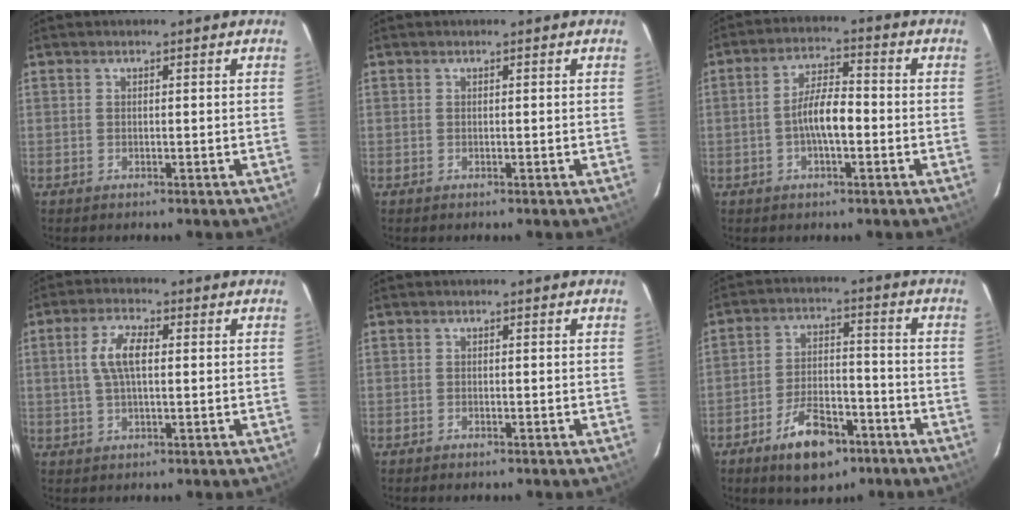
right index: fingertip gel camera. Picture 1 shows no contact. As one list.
[{"total": 0.0}, {"total": 6.6, "force": [-1.6, 2.1, 6.1], "torque": [-0.114, 0.010, -0.026]}, {"total": 6.2, "force": [0.9, 2.4, 5.6], "torque": [-0.112, 0.011, 0.017]}, {"total": 0.7, "force": [-0.6, 0.4, 0.2], "torque": [-0.005, 0.000, -0.011]}, {"total": 11.6, "force": [-7.1, 5.7, 7.2], "torque": [-0.140, 0.013, -0.108]}]